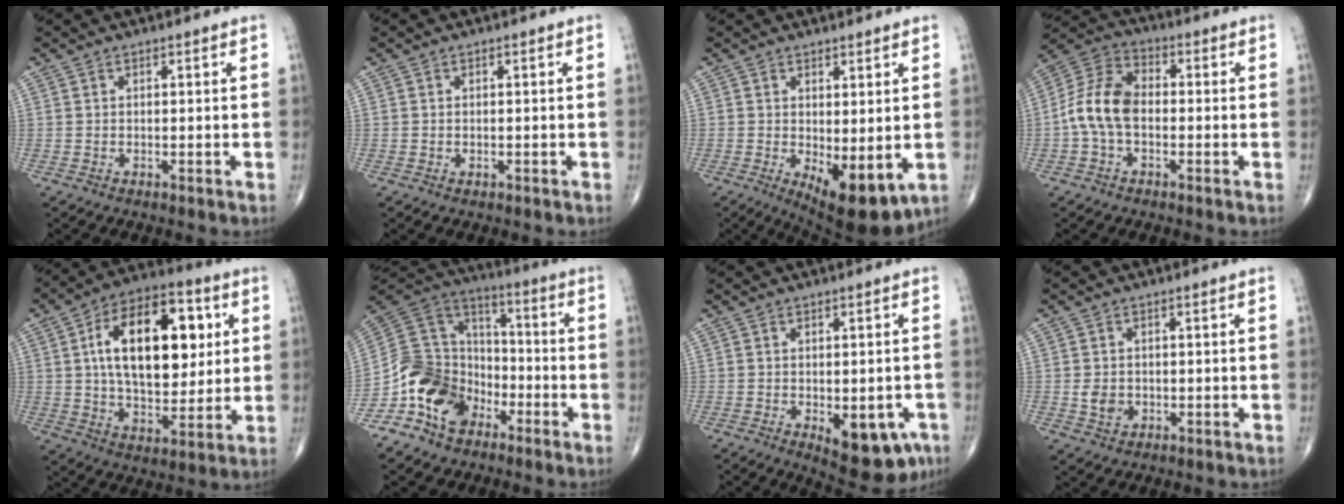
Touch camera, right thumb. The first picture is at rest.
{"total": 0.5, "force": [-0.1, 0.4, 0.3], "torque": [-0.008, 0.000, 0.000]}
{"total": 9.8, "force": [-1.9, 4.1, 8.7], "torque": [-0.117, -0.023, -0.013]}
{"total": 10.3, "force": [-1.5, 6.5, 7.9], "torque": [-0.151, 0.033, -0.041]}
{"total": 22.8, "force": [4.9, 12.5, 18.4], "torque": [-0.260, 0.000, 0.076]}
{"total": 15.8, "force": [-8.2, 11.1, 7.6], "torque": [-0.116, 0.082, -0.159]}
{"total": 11.3, "force": [-4.4, 5.6, 8.8], "torque": [-0.087, 0.005, -0.046]}
{"total": 3.3, "force": [-0.4, 2.7, 1.9], "torque": [-0.028, 0.000, -0.001]}